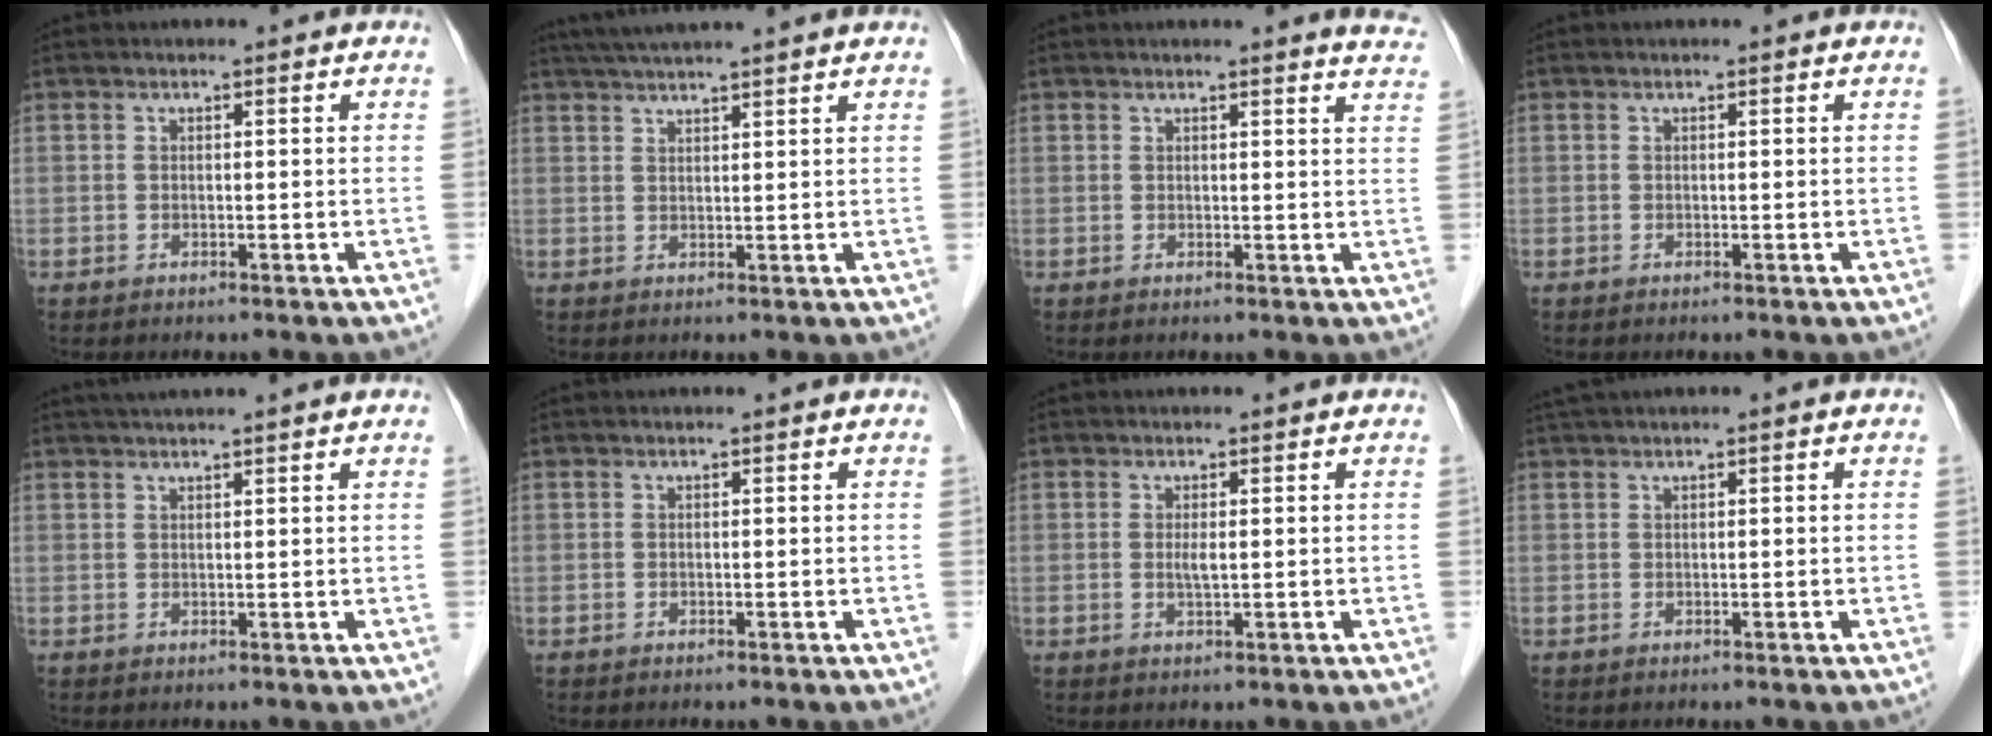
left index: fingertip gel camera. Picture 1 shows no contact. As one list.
[{"total": 8.5, "force": [7.4, -0.9, 4.1], "torque": [-0.068, 0.034, 0.107]}, {"total": 5.6, "force": [5.4, 0.0, 1.6], "torque": [-0.012, -0.025, 0.029]}, {"total": 0.0}, {"total": 5.0, "force": [4.3, -0.7, 2.5], "torque": [-0.033, 0.031, 0.065]}, {"total": 0.0}, {"total": 1.4, "force": [0.1, 0.2, 1.4], "torque": [-0.032, -0.002, 0.003]}, {"total": 1.4, "force": [0.9, 0.0, 1.1], "torque": [-0.030, 0.021, 0.023]}]